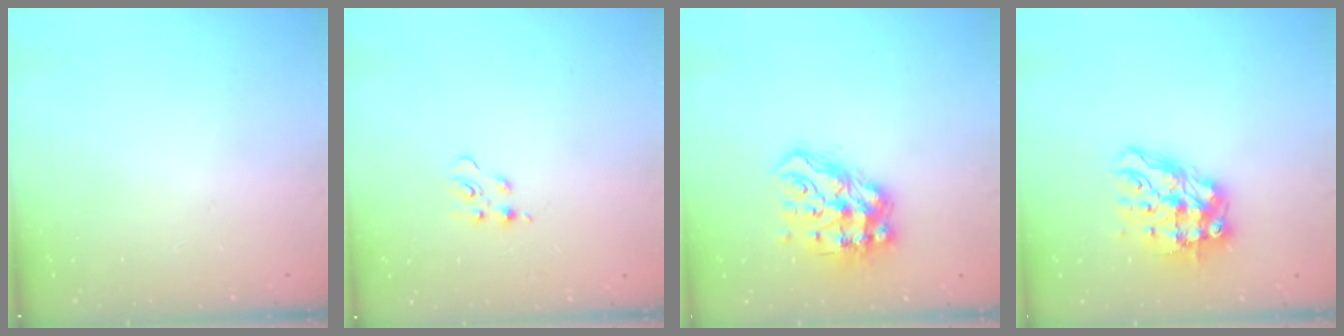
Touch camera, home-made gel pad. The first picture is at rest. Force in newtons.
{"total": 3.9, "press": 3.9, "slide": 0.5}
{"total": 14.9, "press": 14.8, "slide": 1.7}
{"total": 11.9, "press": 11.8, "slide": 1.4}